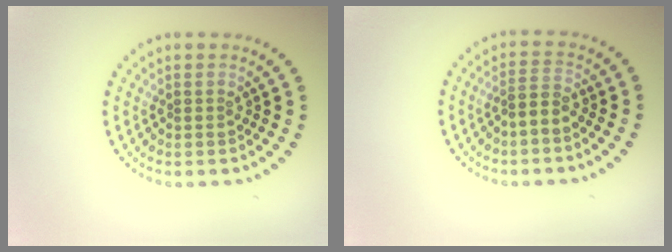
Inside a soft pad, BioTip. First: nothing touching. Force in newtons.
{"total": 1.8, "press": 1.5, "slide": 0.9}